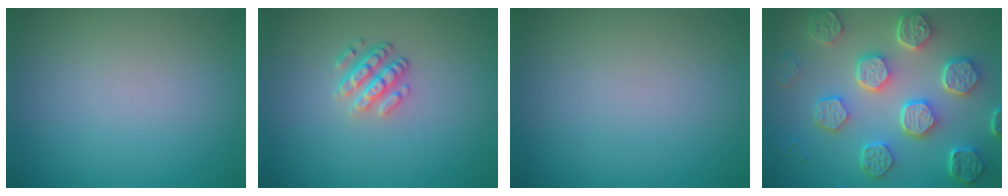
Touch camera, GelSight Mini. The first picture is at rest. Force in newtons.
{"total": 2.8, "press": 2.3, "slide": 1.5}
{"total": 0.0}
{"total": 8.2, "press": 6.2, "slide": 5.4}